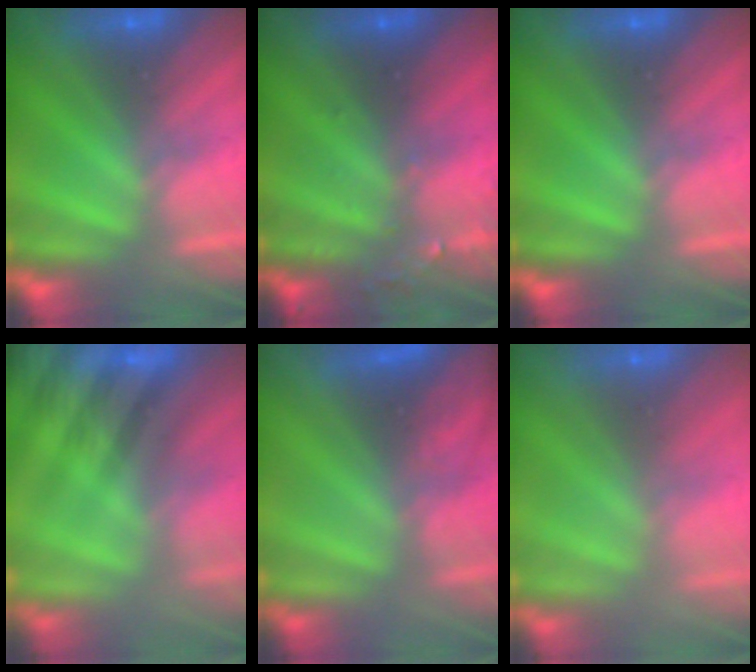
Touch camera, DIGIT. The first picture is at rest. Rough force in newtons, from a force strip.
{"total": 3.3}
{"total": 0.0}
{"total": 7.8}
{"total": 3.7}
{"total": 8.3}